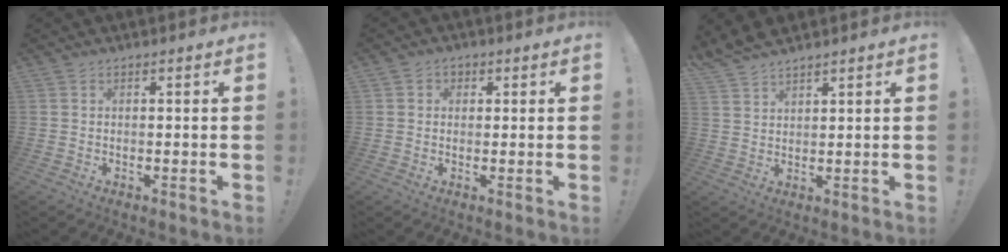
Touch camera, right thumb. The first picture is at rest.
{"total": 2.3, "force": [0.4, 2.2, 0.8], "torque": [-0.001, -0.001, 0.004]}
{"total": 4.9, "force": [4.6, 1.2, 1.1], "torque": [-0.035, -0.024, 0.090]}